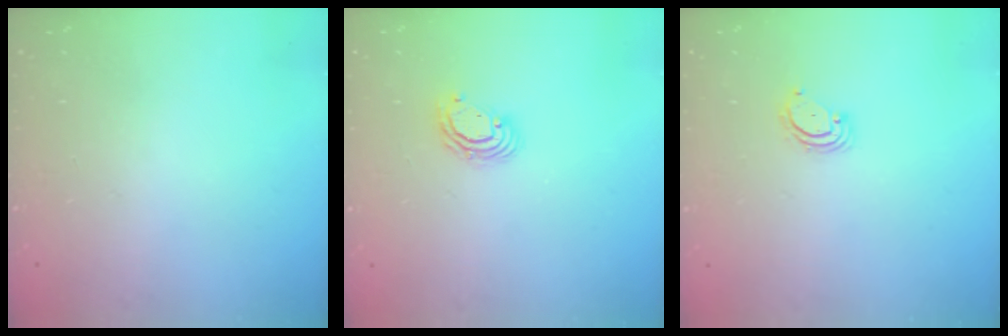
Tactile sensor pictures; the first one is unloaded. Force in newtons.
{"total": 5.1, "press": 5.1, "slide": 0.2}
{"total": 2.8, "press": 2.8, "slide": 0.3}